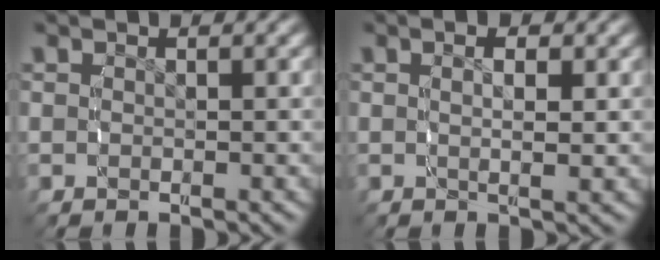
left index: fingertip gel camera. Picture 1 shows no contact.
{"total": 2.2, "force": [0.6, 0.3, 2.1], "torque": [-0.024, -0.005, 0.011]}